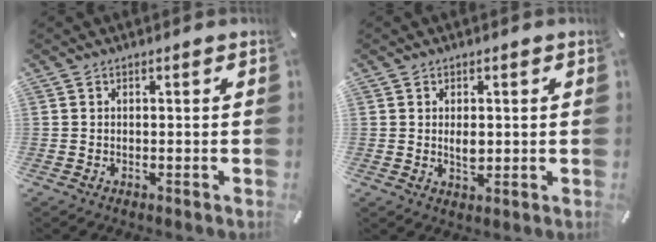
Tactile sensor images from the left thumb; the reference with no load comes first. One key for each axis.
{"total": 3.1, "fx": 0.3, "fy": 2.1, "fz": 2.3, "tx": -0.032, "ty": -0.004, "tz": 0.002}